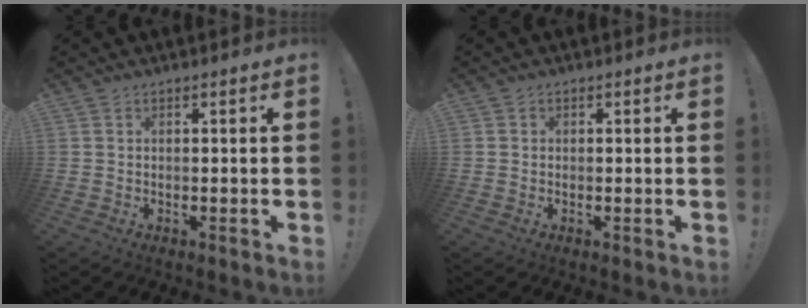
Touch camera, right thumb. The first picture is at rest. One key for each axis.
{"total": 0.7, "fx": 0.1, "fy": 0.7, "fz": -0.1, "tx": 0.011, "ty": -0.001, "tz": 0.001}